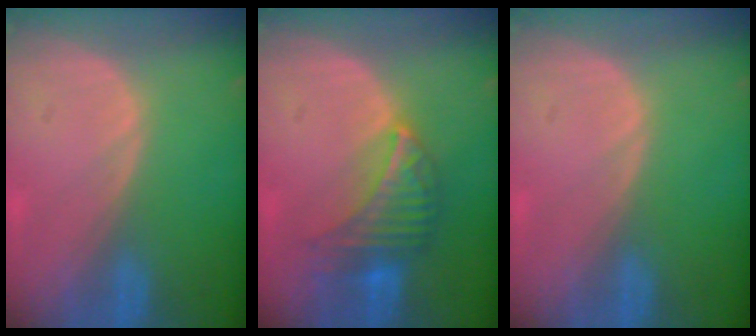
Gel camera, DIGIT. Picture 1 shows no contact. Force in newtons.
{"total": 6.8, "press": 6.6, "slide": 1.4}
{"total": 0.0}